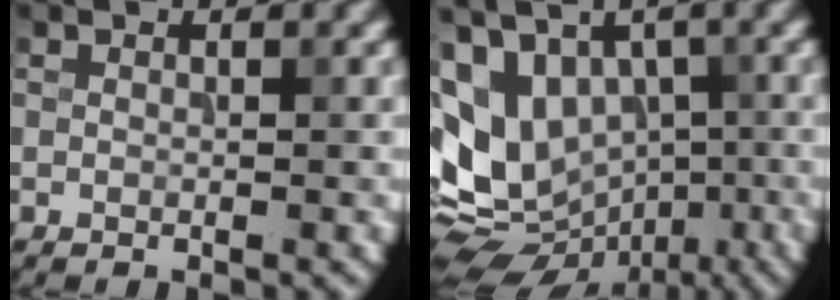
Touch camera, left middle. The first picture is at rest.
{"total": 11.7, "force": [0.2, 8.8, 7.7], "torque": [-0.138, -0.010, 0.023]}